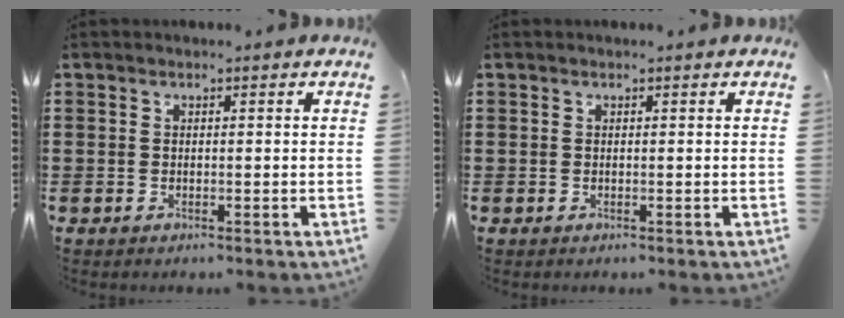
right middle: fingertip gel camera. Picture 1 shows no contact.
{"total": 0.0}